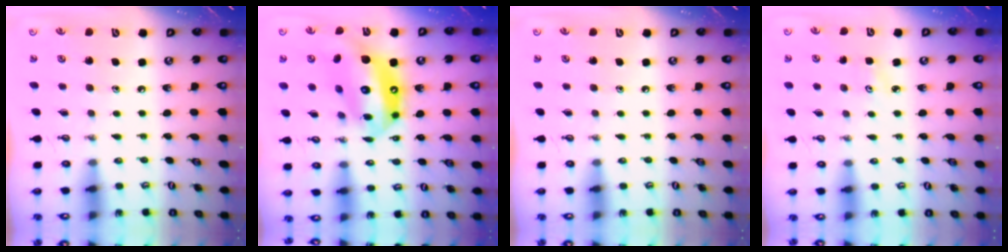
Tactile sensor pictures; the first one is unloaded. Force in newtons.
{"total": 18.2, "press": 18.0, "slide": 2.2}
{"total": 0.0}
{"total": 2.1, "press": 2.1, "slide": 0.3}